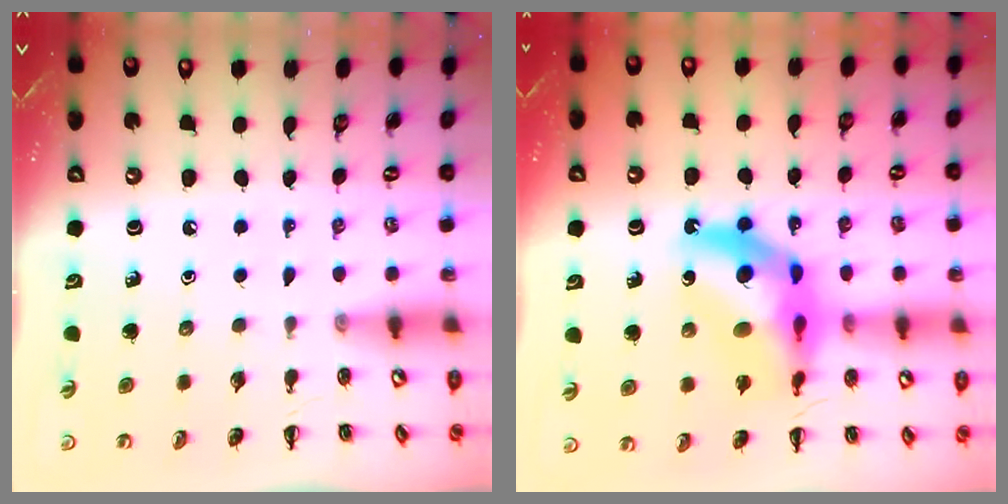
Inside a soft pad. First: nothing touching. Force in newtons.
{"total": 15.6, "press": 15.0, "slide": 4.5}